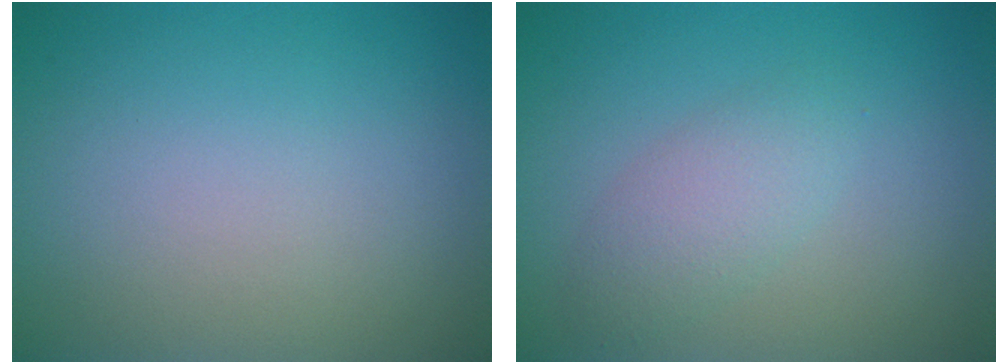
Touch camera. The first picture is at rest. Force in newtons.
{"total": 2.5, "press": 2.5, "slide": 0.0}